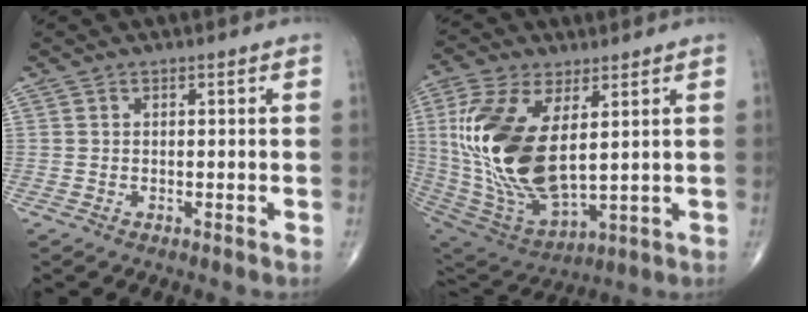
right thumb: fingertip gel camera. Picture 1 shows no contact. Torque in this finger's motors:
{"motor_torque": [1.51, 3.50, 1.85, 0.17, 0.81]}